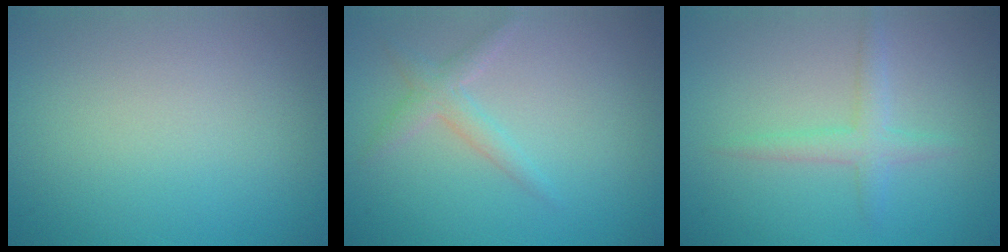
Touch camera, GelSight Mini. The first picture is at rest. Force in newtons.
{"total": 1.9, "press": 1.9, "slide": 0.1}
{"total": 2.0, "press": 2.0, "slide": 0.1}